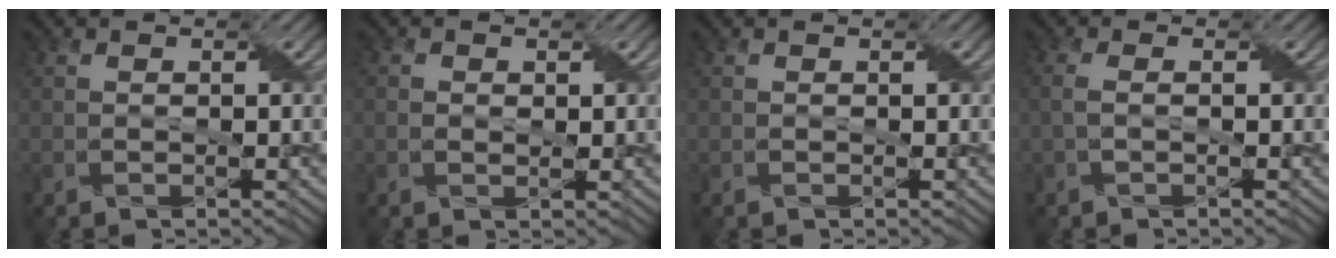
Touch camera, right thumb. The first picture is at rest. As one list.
[{"total": 1.4, "force": [0.2, 1.1, 0.9], "torque": [-0.020, -0.002, 0.007]}, {"total": 0.0}, {"total": 1.5, "force": [-0.1, 0.5, 1.5], "torque": [-0.039, 0.003, -0.003]}]